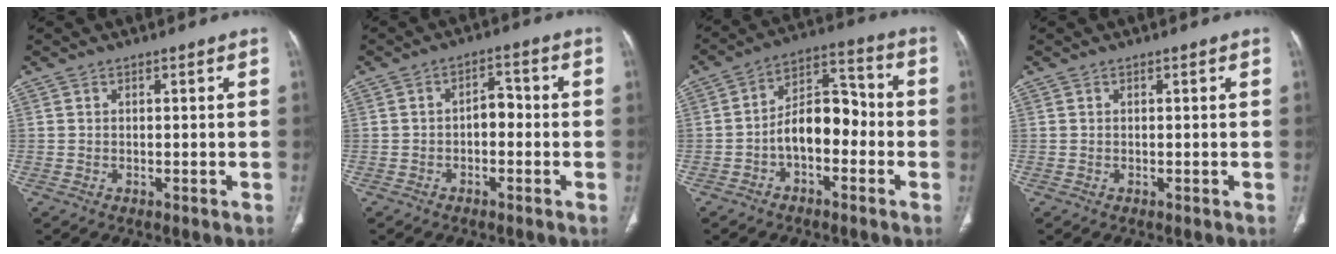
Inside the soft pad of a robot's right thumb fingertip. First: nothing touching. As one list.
[{"total": 3.8, "force": [-0.9, 2.4, 2.8], "torque": [-0.029, 0.020, -0.021]}, {"total": 10.2, "force": [-2.6, 6.1, 7.8], "torque": [-0.103, 0.047, -0.054]}, {"total": 0.0}]